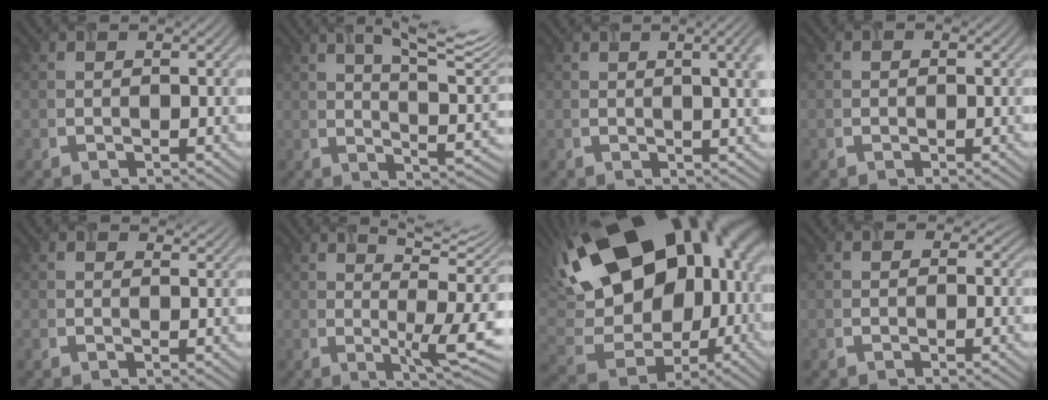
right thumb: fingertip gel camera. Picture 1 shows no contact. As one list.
[{"total": 12.9, "force": [7.1, 3.2, 10.4], "torque": [-0.164, 0.012, 0.101]}, {"total": 4.0, "force": [1.1, 1.0, 3.8], "torque": [-0.050, 0.008, 0.016]}, {"total": 0.5, "force": [-0.1, 0.5, 0.2], "torque": [-0.002, -0.005, -0.005]}, {"total": 1.7, "force": [1.4, 0.7, 0.7], "torque": [-0.014, -0.005, 0.022]}, {"total": 9.7, "force": [2.7, 1.7, 9.1], "torque": [-0.131, 0.006, 0.050]}, {"total": 23.7, "force": [6.6, 15.1, 17.0], "torque": [-0.338, 0.020, 0.146]}, {"total": 1.1, "force": [0.1, 1.0, 0.5], "torque": [-0.006, -0.006, -0.005]}]